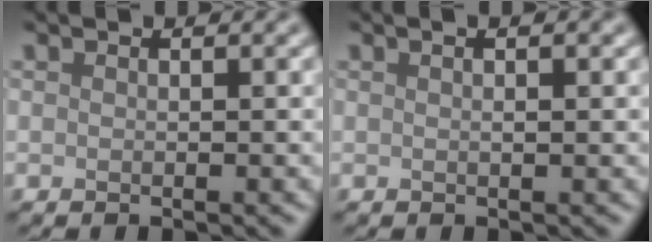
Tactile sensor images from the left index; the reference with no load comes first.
{"total": 2.6, "force": [1.2, 1.0, 2.0], "torque": [-0.011, 0.000, 0.000]}